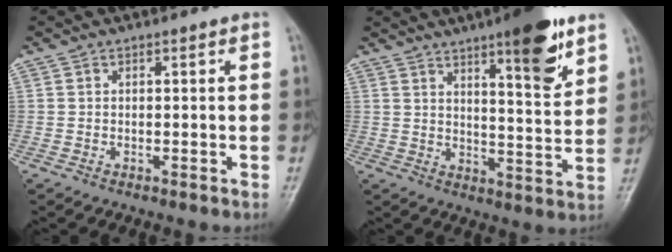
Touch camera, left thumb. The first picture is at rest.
{"total": 12.6, "force": [7.7, 2.7, 9.6], "torque": [-0.115, -0.045, 0.108]}